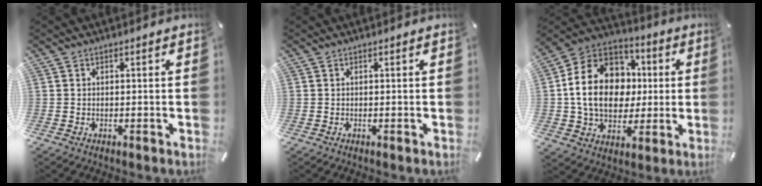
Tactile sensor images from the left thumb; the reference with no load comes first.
{"total": 0.0}
{"total": 18.7, "force": [0.4, 15.2, 10.9], "torque": [-0.215, 0.016, 0.011]}